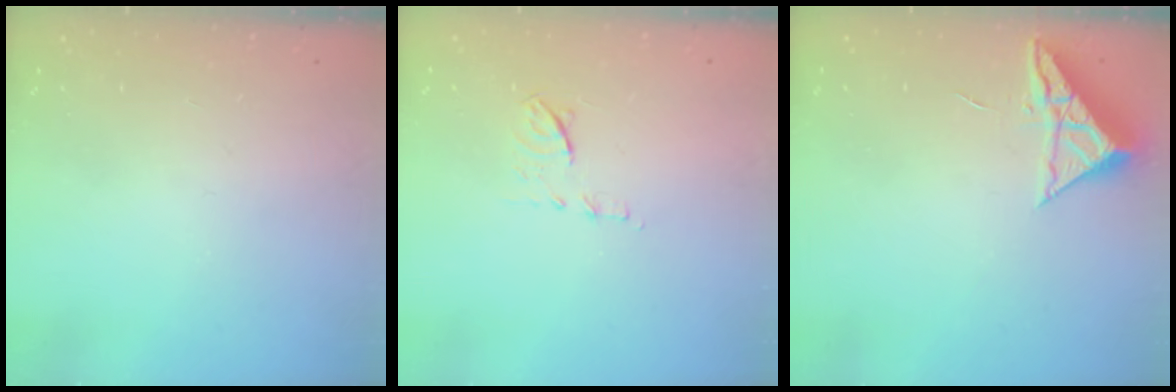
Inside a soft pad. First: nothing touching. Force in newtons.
{"total": 6.8, "press": 6.8, "slide": 0.9}
{"total": 6.9, "press": 6.9, "slide": 0.3}